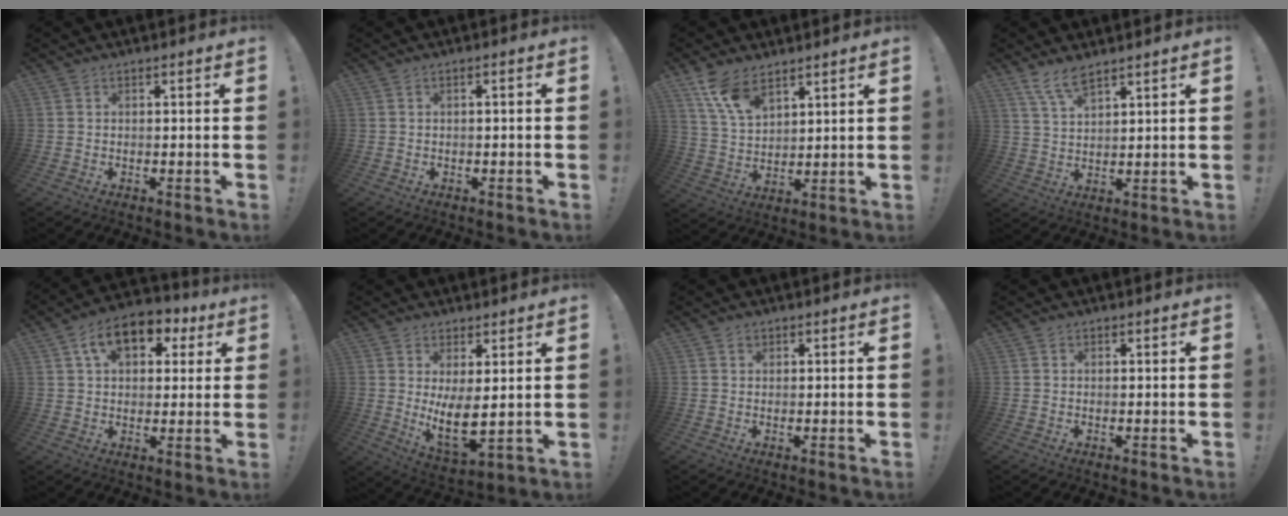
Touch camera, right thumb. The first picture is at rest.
{"total": 1.2, "force": [-0.8, -0.2, 0.8], "torque": [-0.012, 0.000, -0.015]}
{"total": 10.1, "force": [7.1, 4.8, 5.3], "torque": [-0.099, -0.036, 0.138]}
{"total": 6.4, "force": [5.0, 1.6, 3.6], "torque": [-0.072, -0.022, 0.093]}
{"total": 12.6, "force": [5.5, 8.1, 8.0], "torque": [-0.125, -0.012, 0.100]}
{"total": 9.3, "force": [2.4, 4.1, 8.0], "torque": [-0.117, -0.046, 0.051]}
{"total": 0.9, "force": [0.6, 0.6, -0.1], "torque": [0.009, -0.002, 0.010]}
{"total": 0.0}